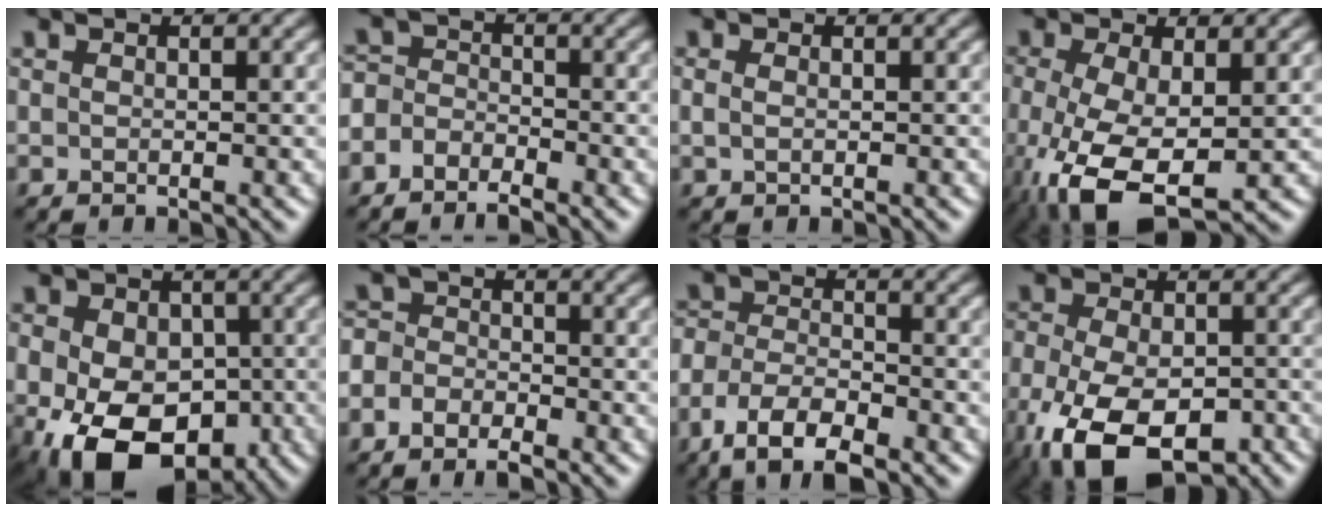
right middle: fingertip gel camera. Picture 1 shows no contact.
{"total": 2.9, "force": [-2.0, 1.7, 1.1], "torque": [-0.003, 0.006, -0.047]}
{"total": 0.8, "force": [0.1, 0.5, 0.6], "torque": [-0.017, -0.003, 0.001]}
{"total": 8.9, "force": [-3.1, 3.9, 7.4], "torque": [-0.162, -0.022, -0.053]}
{"total": 12.8, "force": [-4.0, 8.5, 8.8], "torque": [-0.149, -0.037, -0.059]}
{"total": 3.7, "force": [-2.0, 2.6, 1.7], "torque": [-0.012, 0.008, -0.053]}
{"total": 6.1, "force": [-3.8, 2.6, 4.0], "torque": [-0.075, -0.001, -0.076]}
{"total": 11.5, "force": [-5.9, 6.0, 7.9], "torque": [-0.157, -0.041, -0.091]}